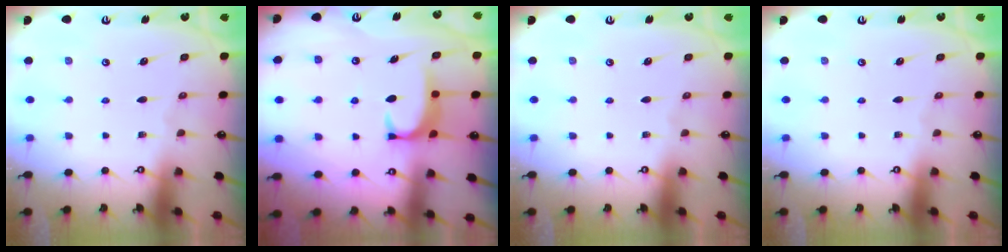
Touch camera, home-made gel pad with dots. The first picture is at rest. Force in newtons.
{"total": 2.0, "press": 2.0, "slide": 0.5}
{"total": 0.0}
{"total": 0.0}